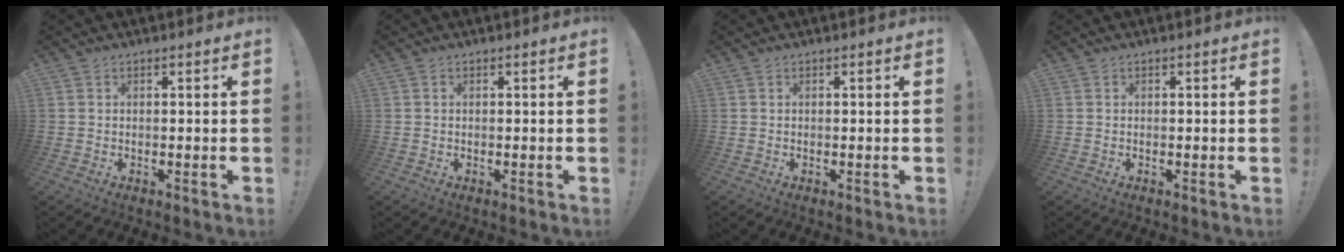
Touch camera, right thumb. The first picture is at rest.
{"total": 0.0}
{"total": 0.0}
{"total": 0.0}